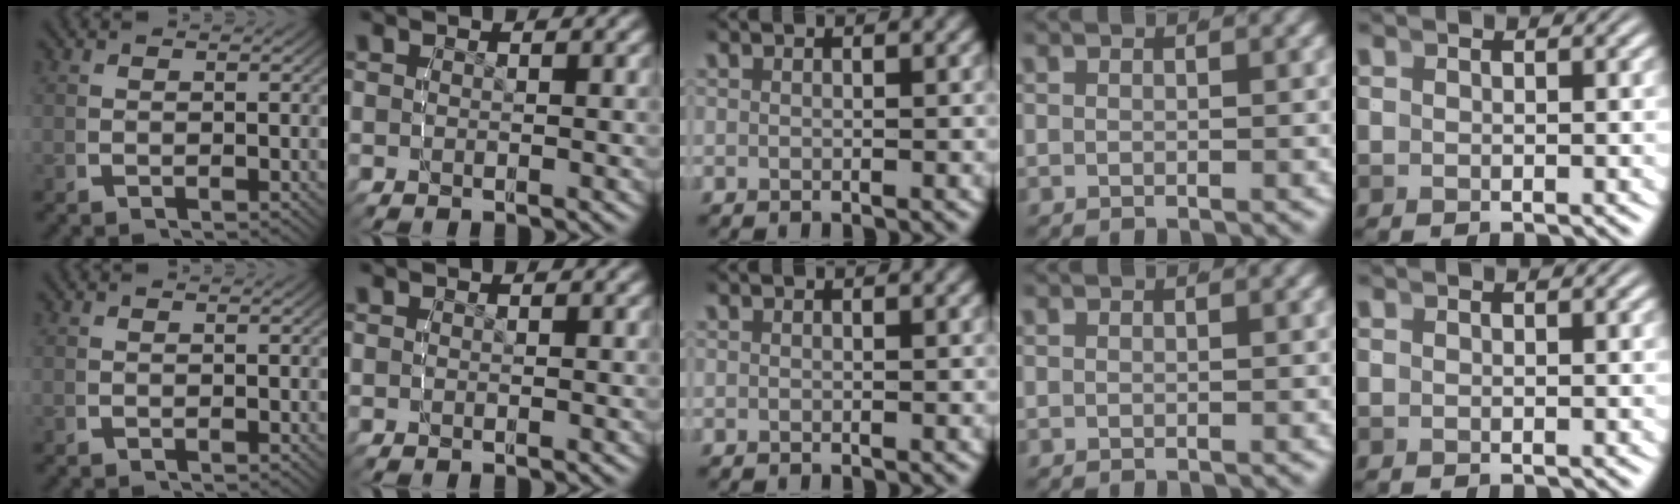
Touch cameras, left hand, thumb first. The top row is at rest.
{}